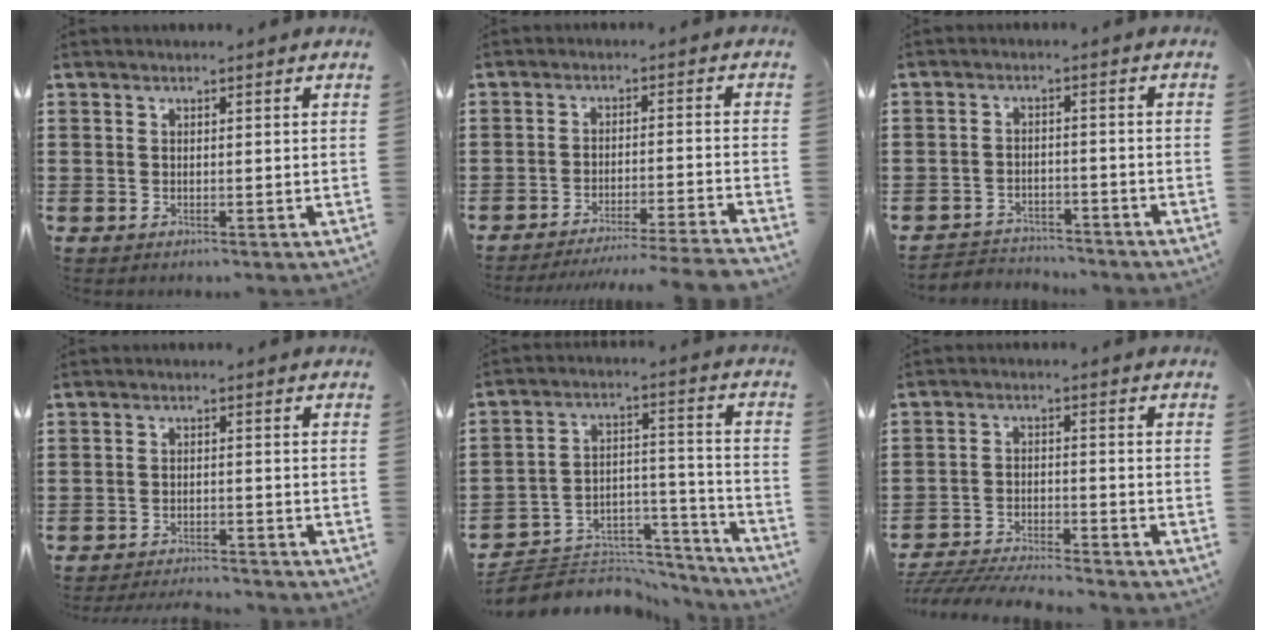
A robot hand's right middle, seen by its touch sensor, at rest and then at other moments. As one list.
[{"total": 4.6, "force": [-4.2, -0.6, 1.6], "torque": [-0.028, -0.013, -0.083]}, {"total": 3.0, "force": [-2.9, 0.7, -0.2], "torque": [-0.007, -0.002, -0.064]}, {"total": 2.7, "force": [-2.7, 0.0, 0.2], "torque": [-0.008, -0.002, -0.055]}, {"total": 6.0, "force": [-5.4, 2.4, 0.7], "torque": [-0.011, 0.016, -0.103]}, {"total": 5.0, "force": [-4.9, 0.1, 1.0], "torque": [-0.031, -0.007, -0.102]}]